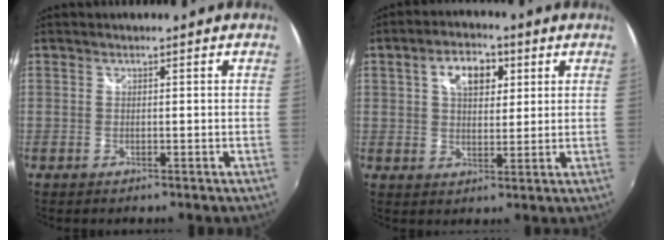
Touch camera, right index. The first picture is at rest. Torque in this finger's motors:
{"motor_torque": [0.19, 0.07, 0.30, 0.07]}